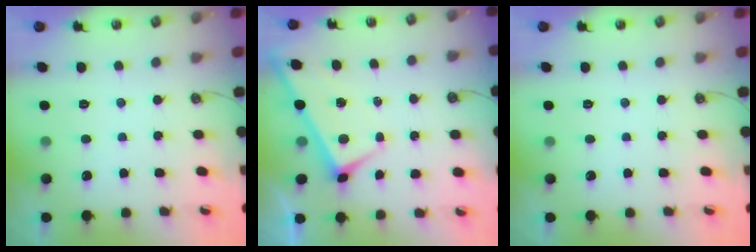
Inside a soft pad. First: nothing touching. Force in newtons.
{"total": 1.7, "press": 1.7, "slide": 0.1}
{"total": 0.0}